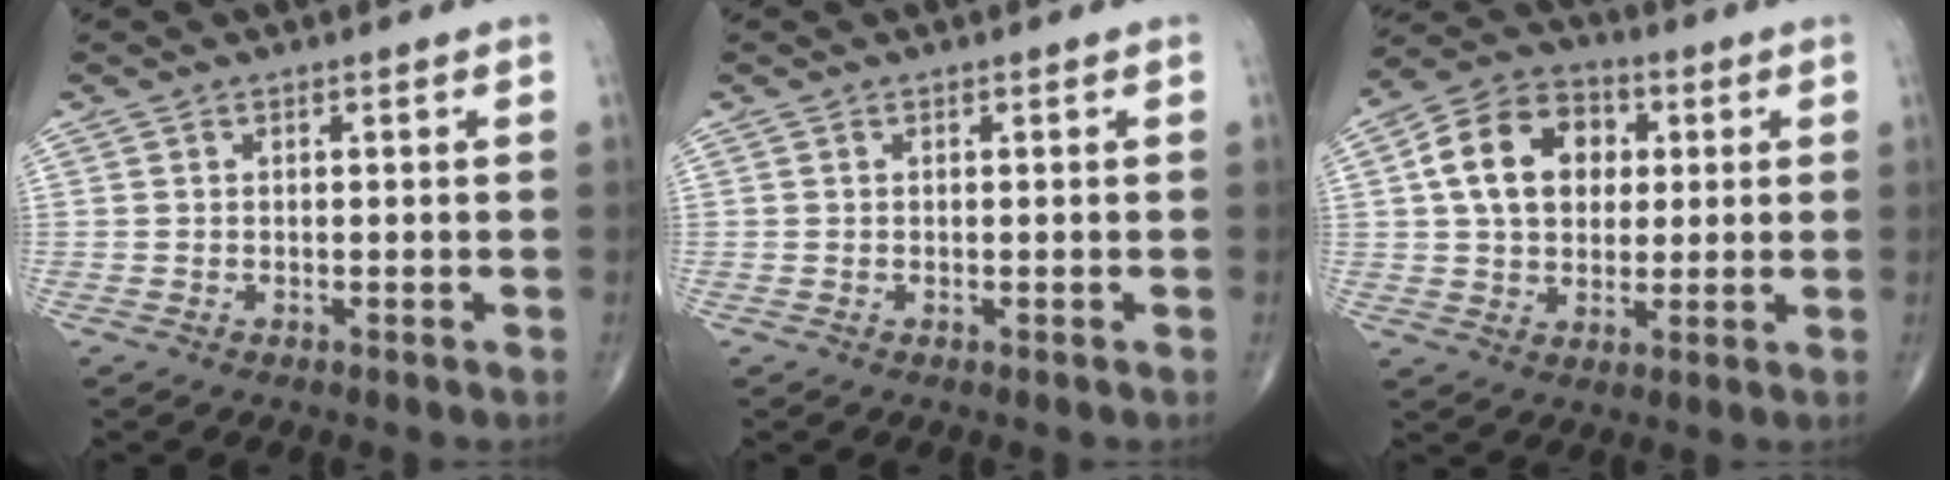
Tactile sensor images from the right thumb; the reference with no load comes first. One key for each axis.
{"total": 0.0}
{"total": 14.1, "fx": 2.7, "fy": 10.5, "fz": 9.0, "tx": -0.123, "ty": 0.011, "tz": 0.038}